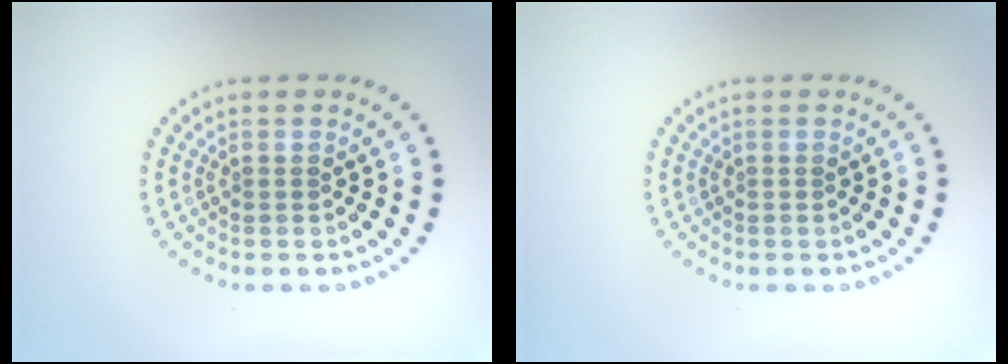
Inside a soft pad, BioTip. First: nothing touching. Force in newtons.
{"total": 0.0}